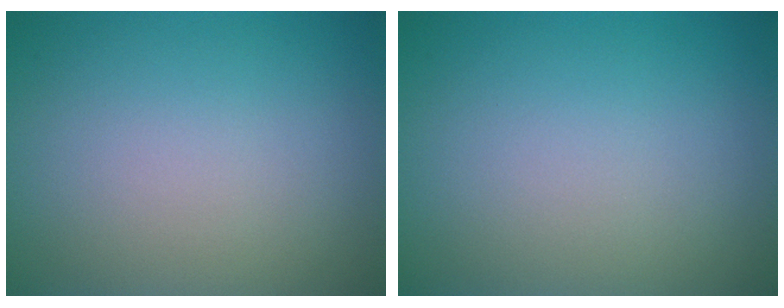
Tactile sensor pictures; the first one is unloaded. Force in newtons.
{"total": 0.0}